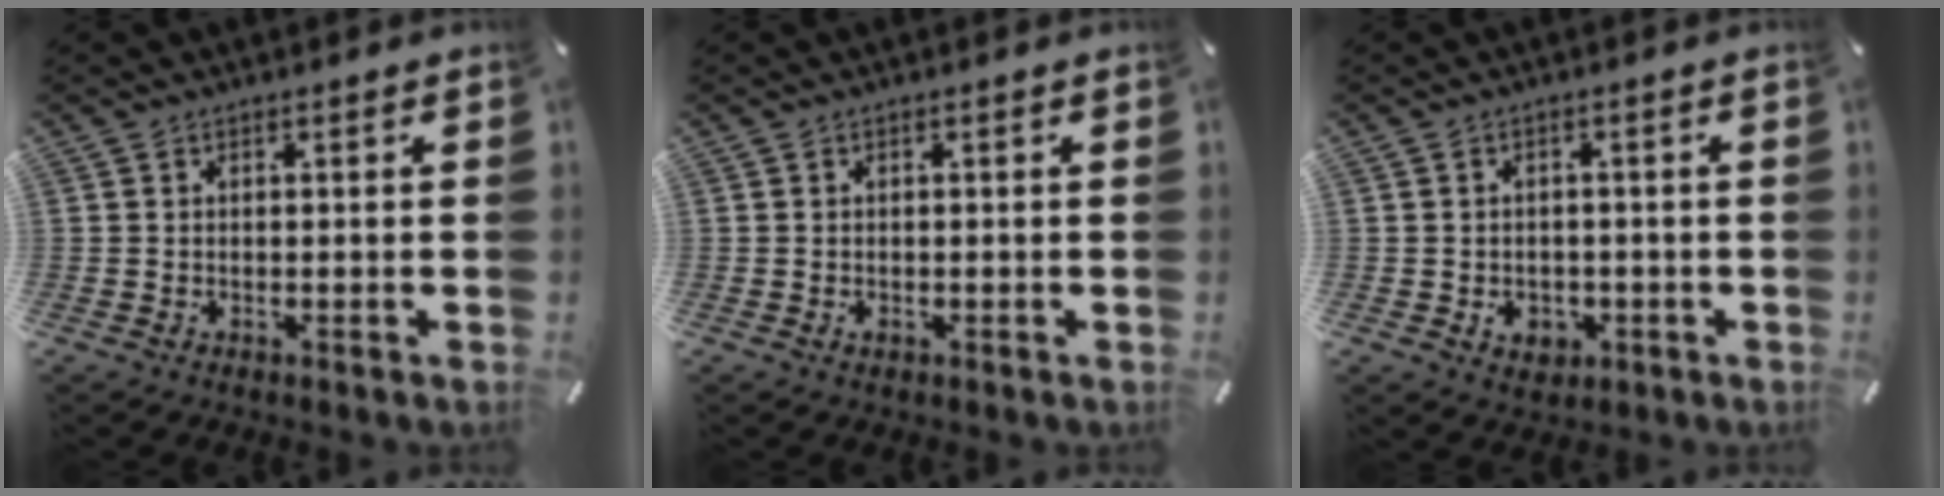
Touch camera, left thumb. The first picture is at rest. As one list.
[{"total": 0.8, "force": [-0.3, 0.5, 0.6], "torque": [-0.011, -0.001, -0.006]}, {"total": 4.3, "force": [-1.2, 3.5, 2.1], "torque": [-0.034, 0.000, -0.022]}]